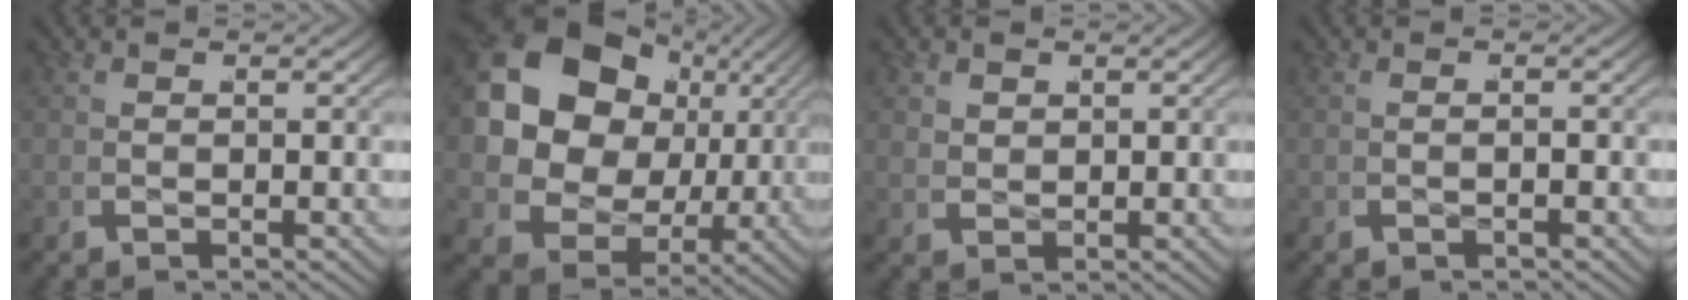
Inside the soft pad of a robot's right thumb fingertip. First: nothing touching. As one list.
[{"total": 17.8, "force": [1.6, 13.3, 11.7], "torque": [-0.271, -0.030, 0.030]}, {"total": 1.6, "force": [0.6, 1.2, 0.8], "torque": [-0.017, -0.010, 0.024]}, {"total": 0.6, "force": [-0.5, -0.3, 0.2], "torque": [-0.003, 0.000, -0.009]}]